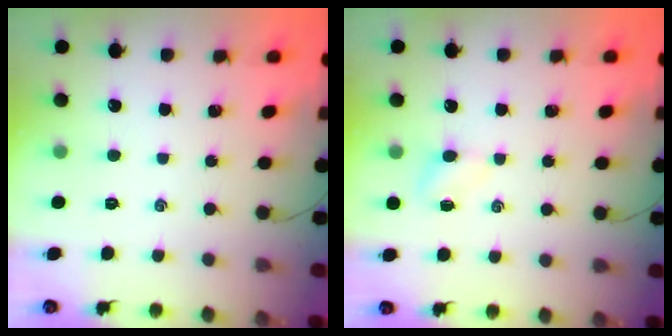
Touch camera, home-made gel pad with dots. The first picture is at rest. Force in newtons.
{"total": 3.3, "press": 3.1, "slide": 1.1}